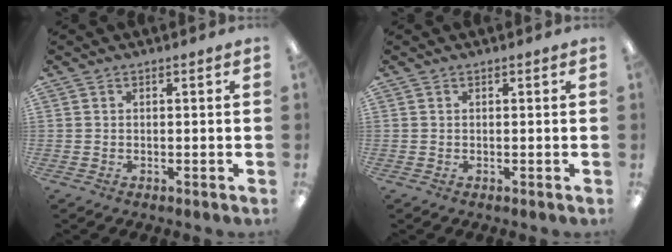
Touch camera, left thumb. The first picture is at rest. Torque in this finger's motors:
{"motor_torque": [-0.01, 0.01, -0.02, 0.02, 0.00]}